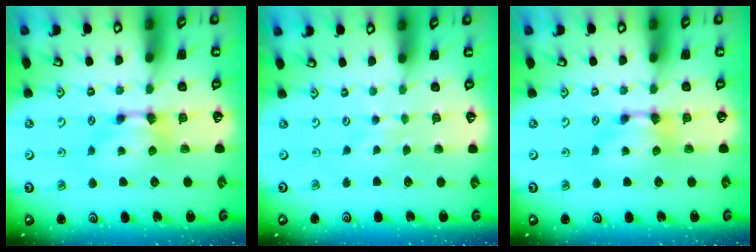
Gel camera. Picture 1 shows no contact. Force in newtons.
{"total": 3.3, "press": 3.3, "slide": 0.2}
{"total": 0.0}